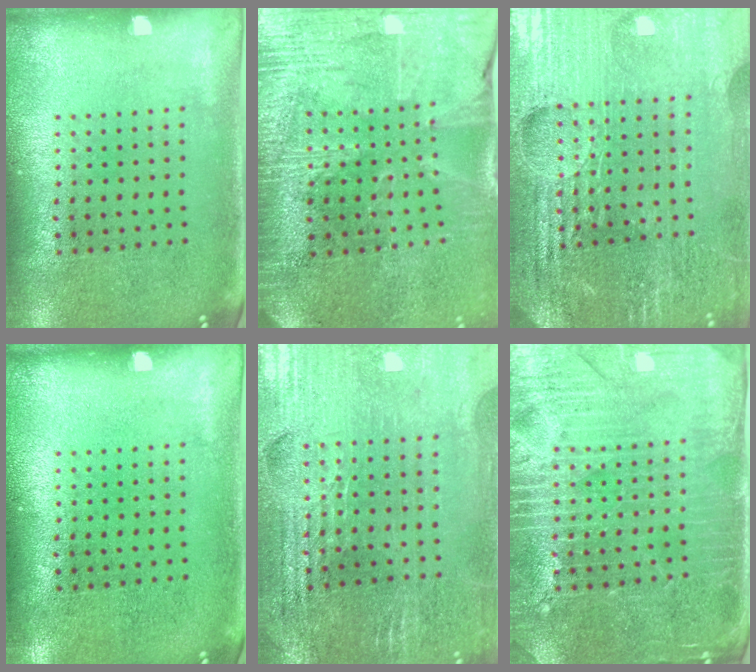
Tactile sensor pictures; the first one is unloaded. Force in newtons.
{"total": 3.5, "press": 3.3, "slide": 1.0}
{"total": 5.5, "press": 5.0, "slide": 2.4}
{"total": 0.0}
{"total": 2.9, "press": 2.8, "slide": 0.5}
{"total": 4.3, "press": 4.1, "slide": 1.3}